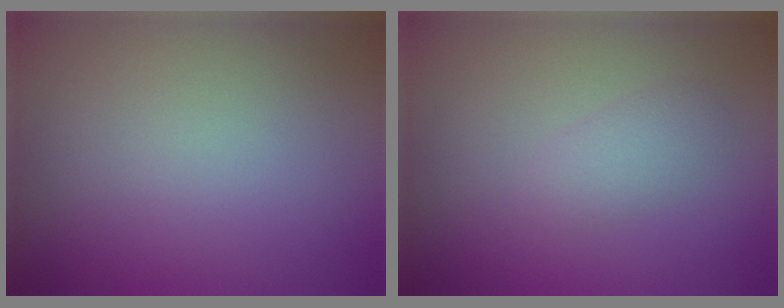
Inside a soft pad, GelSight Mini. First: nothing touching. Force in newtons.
{"total": 1.8, "press": 1.8, "slide": 0.2}